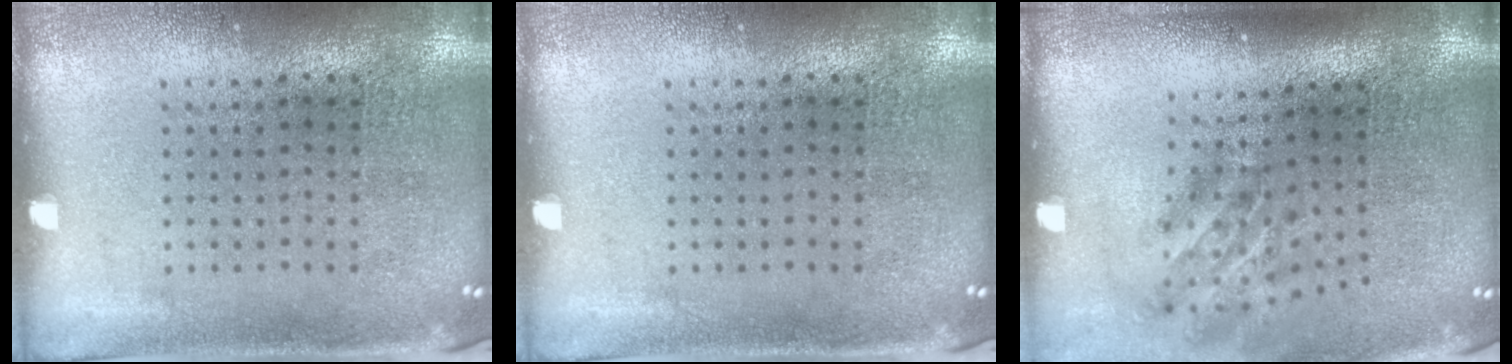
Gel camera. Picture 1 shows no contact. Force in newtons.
{"total": 0.0}
{"total": 1.9, "press": 1.2, "slide": 1.5}